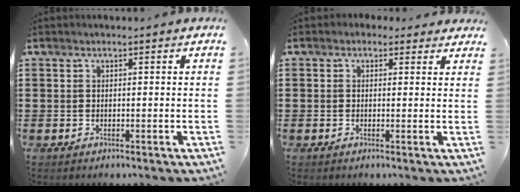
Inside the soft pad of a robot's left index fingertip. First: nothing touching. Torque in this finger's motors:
{"motor_torque": [0.86, -0.64, -0.08, -0.14]}